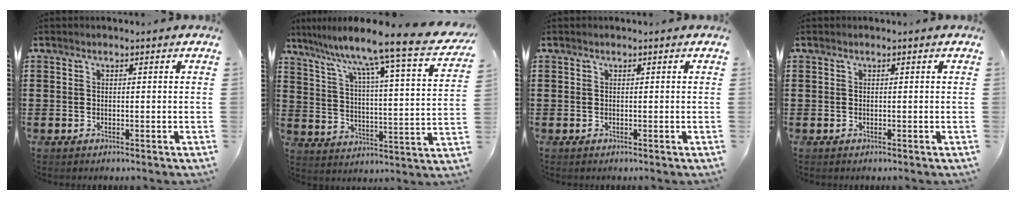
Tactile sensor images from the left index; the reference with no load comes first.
{"total": 8.7, "force": [7.2, -1.3, 4.7], "torque": [-0.105, -0.070, 0.101]}
{"total": 0.0}
{"total": 0.0}